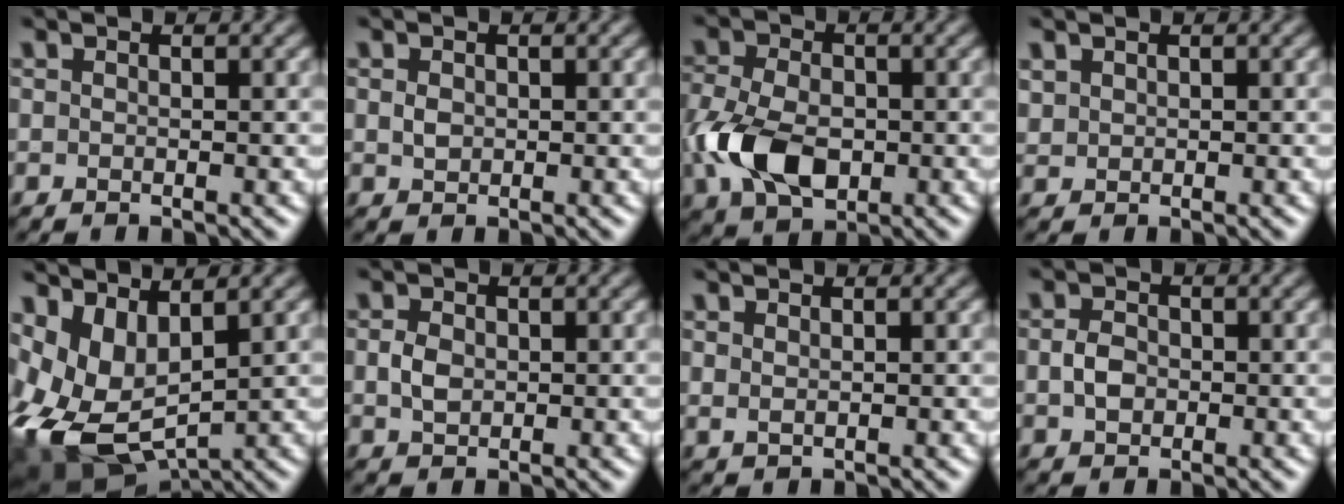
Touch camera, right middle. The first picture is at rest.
{"total": 1.0, "force": [0.1, 0.8, 0.6], "torque": [-0.014, -0.001, 0.002]}
{"total": 7.2, "force": [-1.5, 4.7, 5.2], "torque": [-0.119, -0.006, -0.035]}
{"total": 1.0, "force": [0.7, 0.7, 0.1], "torque": [-0.005, -0.001, 0.018]}
{"total": 8.7, "force": [0.4, 5.2, 7.0], "torque": [-0.157, -0.016, 0.013]}
{"total": 1.8, "force": [0.1, 1.4, 1.2], "torque": [-0.027, 0.000, 0.000]}
{"total": 0.7, "force": [0.5, 0.3, 0.4], "torque": [-0.012, -0.003, 0.012]}
{"total": 2.1, "force": [-0.2, 1.6, 1.3], "torque": [-0.029, 0.000, -0.008]}